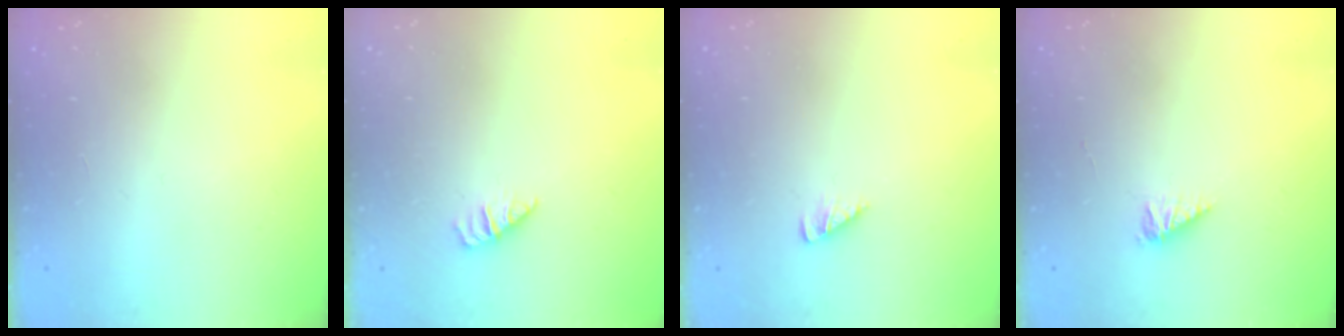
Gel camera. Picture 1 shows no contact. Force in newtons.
{"total": 0.8, "press": 0.8, "slide": 0.2}
{"total": 2.1, "press": 2.1, "slide": 0.3}
{"total": 2.4, "press": 2.4, "slide": 0.3}